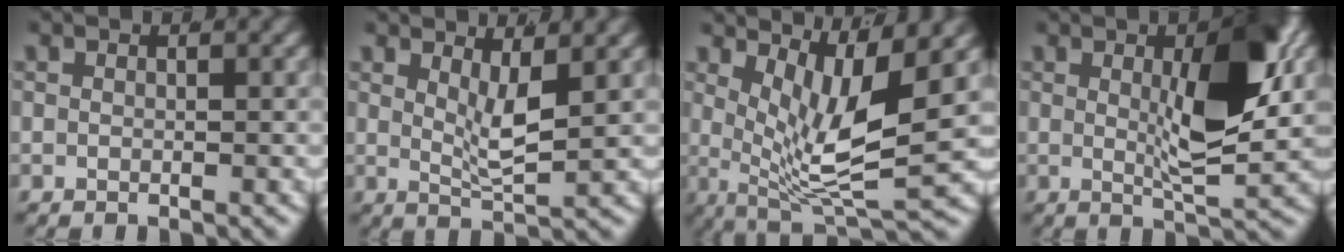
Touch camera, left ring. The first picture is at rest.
{"total": 3.7, "force": [1.8, 0.5, 3.2], "torque": [-0.052, -0.019, 0.039]}
{"total": 8.8, "force": [1.9, 3.4, 7.9], "torque": [-0.125, -0.025, 0.040]}
{"total": 7.5, "force": [1.1, 1.8, 7.2], "torque": [-0.104, -0.015, 0.026]}